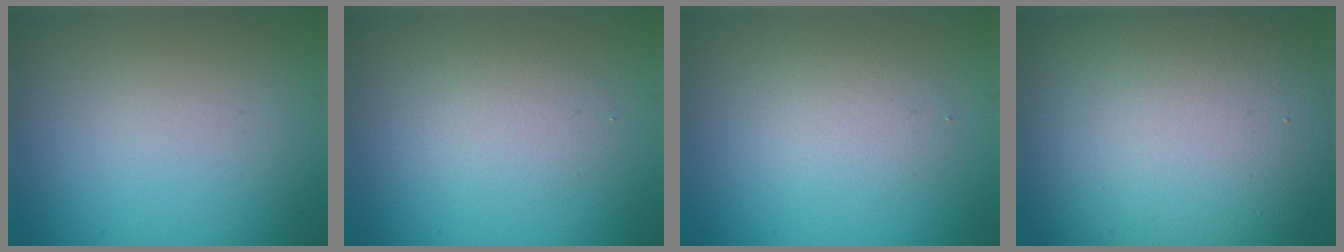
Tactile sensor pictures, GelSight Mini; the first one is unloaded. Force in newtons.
{"total": 2.0, "press": 2.0, "slide": 0.2}
{"total": 2.2, "press": 2.2, "slide": 0.1}
{"total": 15.6, "press": 15.6, "slide": 0.9}